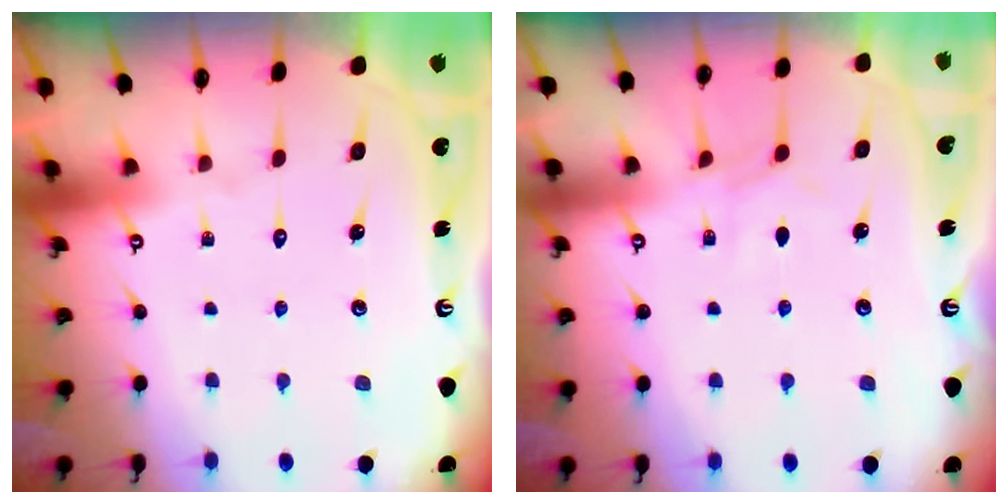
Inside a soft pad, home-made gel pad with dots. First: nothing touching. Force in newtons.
{"total": 4.9, "press": 4.9, "slide": 0.7}